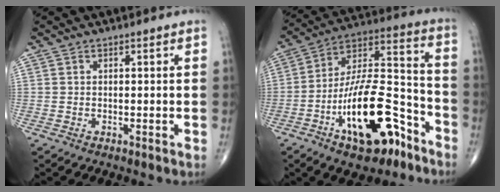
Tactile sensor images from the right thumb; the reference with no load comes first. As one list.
[{"total": 21.2, "force": [-10.4, 9.1, 16.2], "torque": [-0.258, 0.085, -0.169]}]